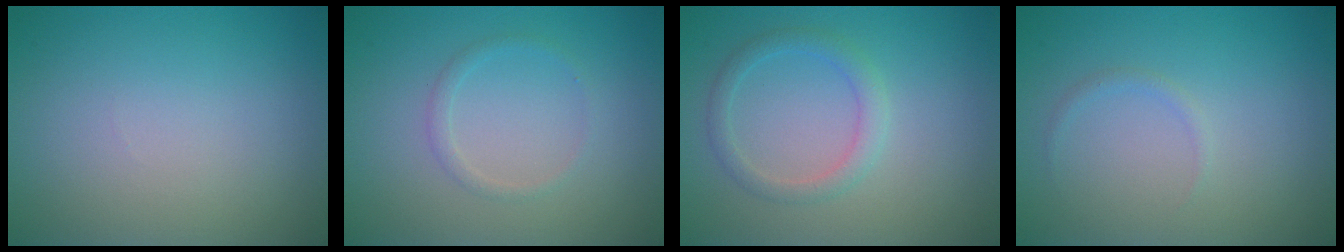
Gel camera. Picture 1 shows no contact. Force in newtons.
{"total": 1.0, "press": 1.0, "slide": 0.1}
{"total": 2.0, "press": 2.0, "slide": 0.1}
{"total": 0.6, "press": 0.6, "slide": 0.1}